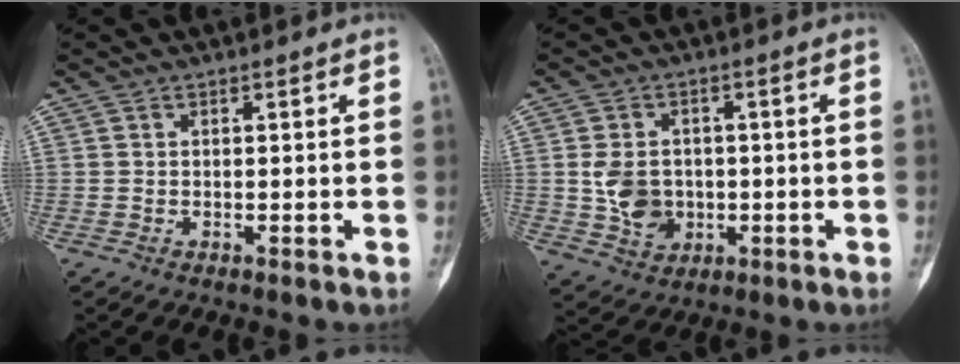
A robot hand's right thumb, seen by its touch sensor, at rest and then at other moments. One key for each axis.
{"total": 7.5, "fx": -0.4, "fy": 6.0, "fz": 4.4, "tx": -0.058, "ty": 0.001, "tz": 0.002}